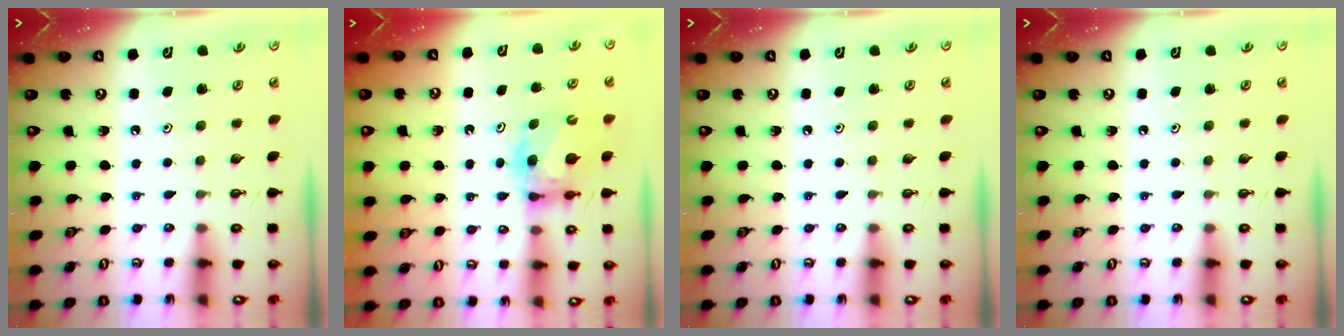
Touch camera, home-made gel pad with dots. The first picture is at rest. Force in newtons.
{"total": 6.1, "press": 6.1, "slide": 0.1}
{"total": 0.0}
{"total": 0.0}